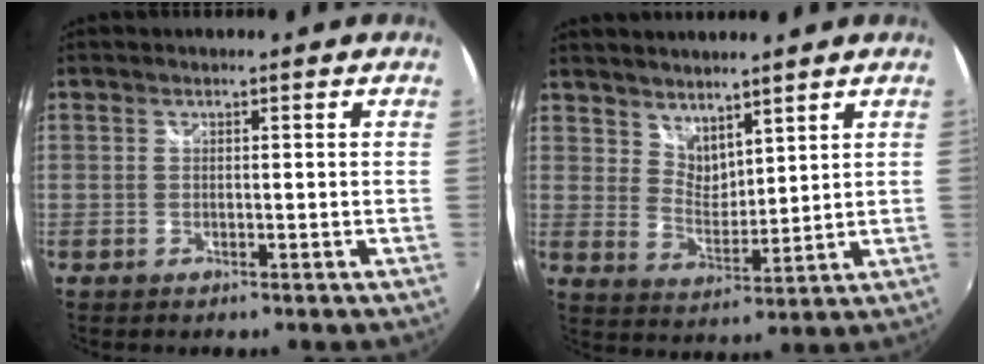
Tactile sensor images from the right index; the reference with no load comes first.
{"total": 6.5, "force": [5.5, 2.6, 2.3], "torque": [-0.031, 0.000, 0.104]}